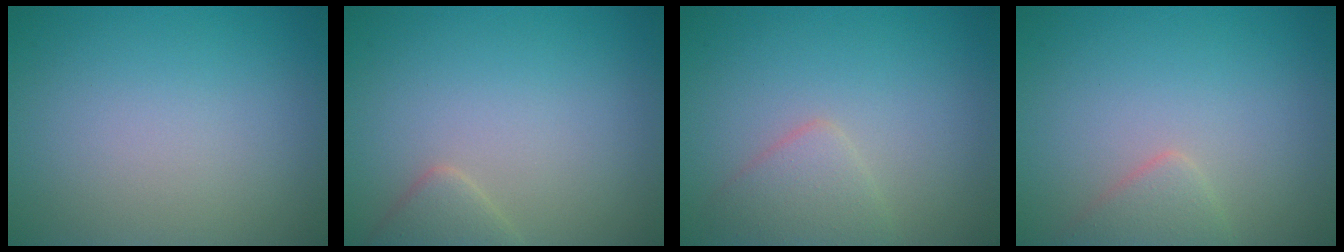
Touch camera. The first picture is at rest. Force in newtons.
{"total": 1.8, "press": 1.8, "slide": 0.2}
{"total": 2.3, "press": 2.3, "slide": 0.1}
{"total": 1.9, "press": 1.9, "slide": 0.0}